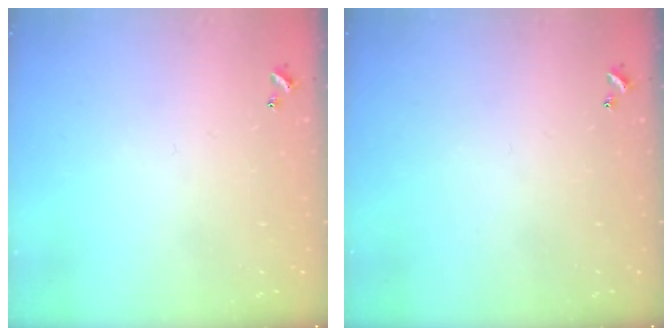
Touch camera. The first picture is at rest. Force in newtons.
{"total": 0.0}